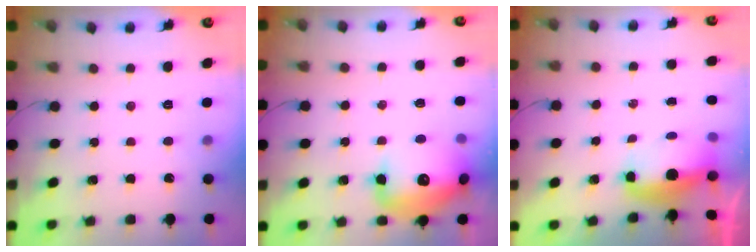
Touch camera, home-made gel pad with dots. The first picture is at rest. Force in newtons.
{"total": 18.4, "press": 18.2, "slide": 2.9}
{"total": 6.8, "press": 6.8, "slide": 0.8}